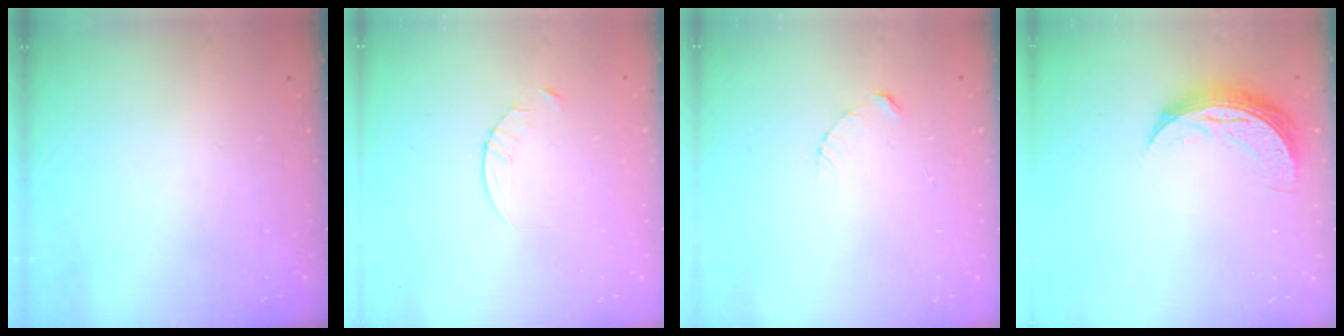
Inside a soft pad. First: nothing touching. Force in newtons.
{"total": 2.9, "press": 2.9, "slide": 0.4}
{"total": 2.3, "press": 2.3, "slide": 0.3}
{"total": 7.6, "press": 7.6, "slide": 0.7}